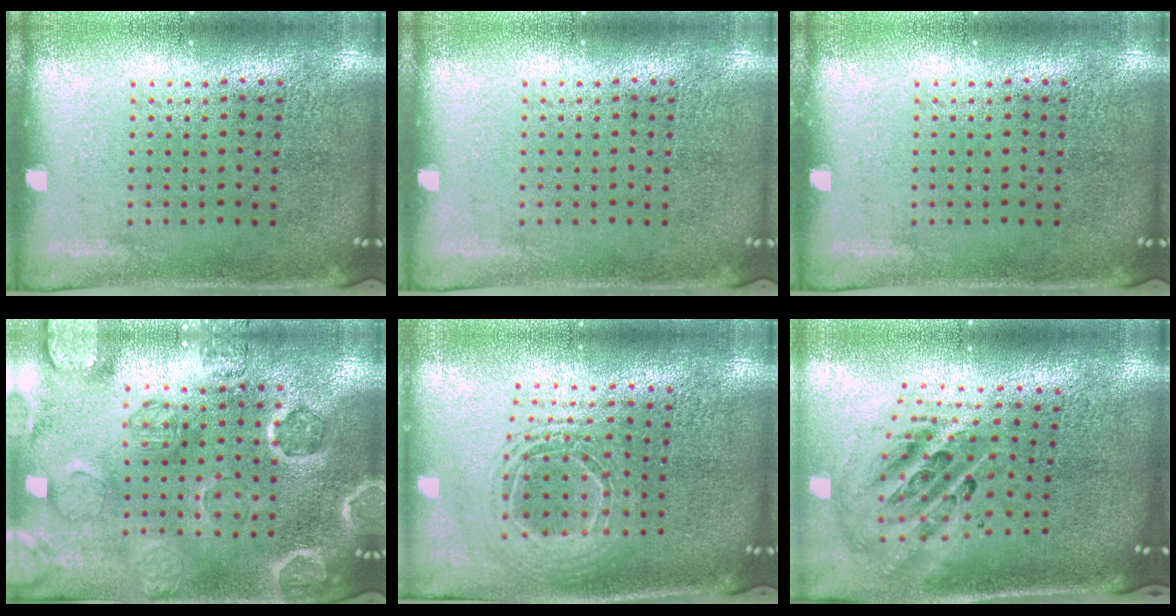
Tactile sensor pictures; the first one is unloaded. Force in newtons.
{"total": 0.0}
{"total": 0.0}
{"total": 1.7, "press": 1.7, "slide": 0.2}
{"total": 1.7, "press": 1.5, "slide": 0.9}
{"total": 2.7, "press": 1.9, "slide": 1.9}